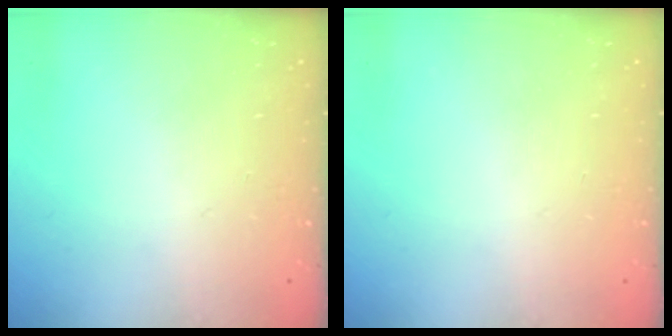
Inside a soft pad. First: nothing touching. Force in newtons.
{"total": 0.0}